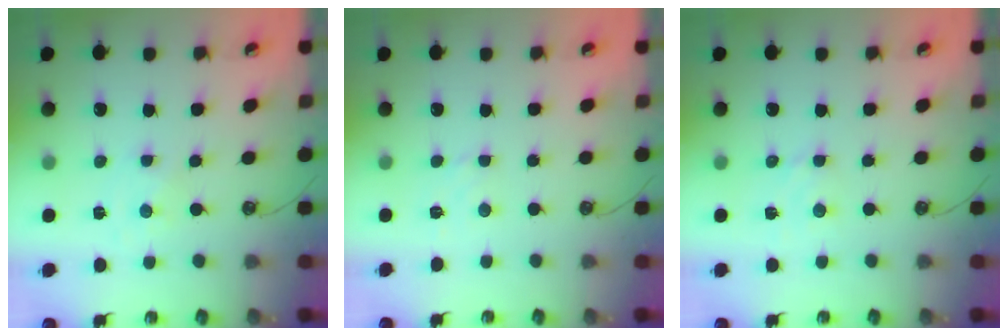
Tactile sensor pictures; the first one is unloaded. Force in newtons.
{"total": 2.9, "press": 2.8, "slide": 0.5}
{"total": 3.1, "press": 3.1, "slide": 0.3}